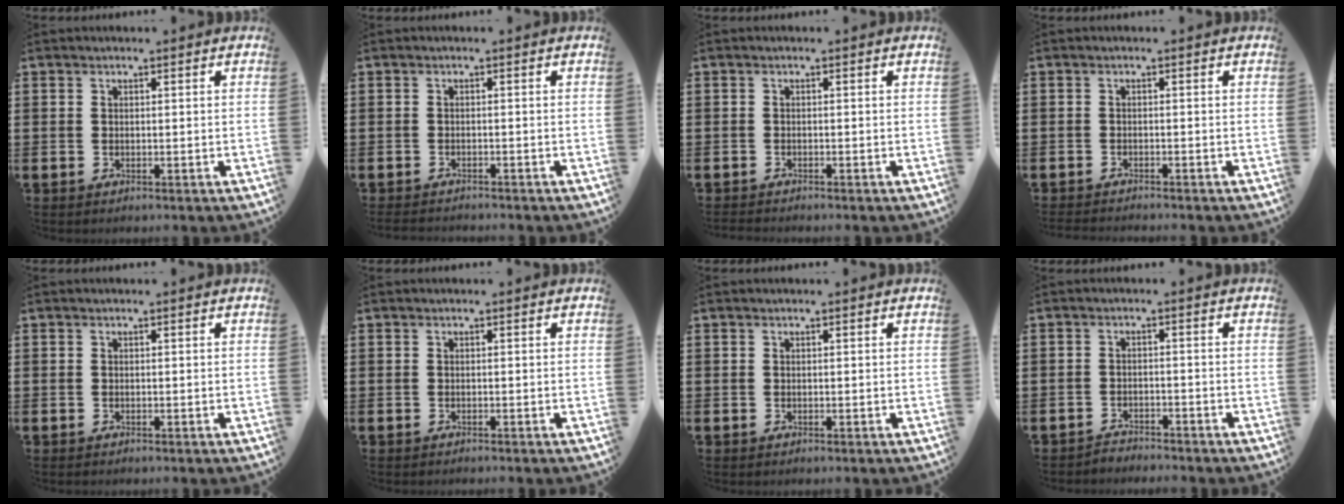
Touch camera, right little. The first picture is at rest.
{"total": 0.9, "force": [-0.9, 0.1, 0.0], "torque": [-0.004, -0.001, -0.019]}
{"total": 0.5, "force": [-0.5, 0.0, 0.0], "torque": [-0.001, -0.003, -0.011]}
{"total": 0.9, "force": [-0.9, -0.1, 0.0], "torque": [-0.002, -0.001, -0.019]}
{"total": 0.0}
{"total": 0.0}
{"total": 0.0}
{"total": 1.9, "force": [-1.9, 0.1, -0.3], "torque": [-0.002, 0.005, -0.043]}